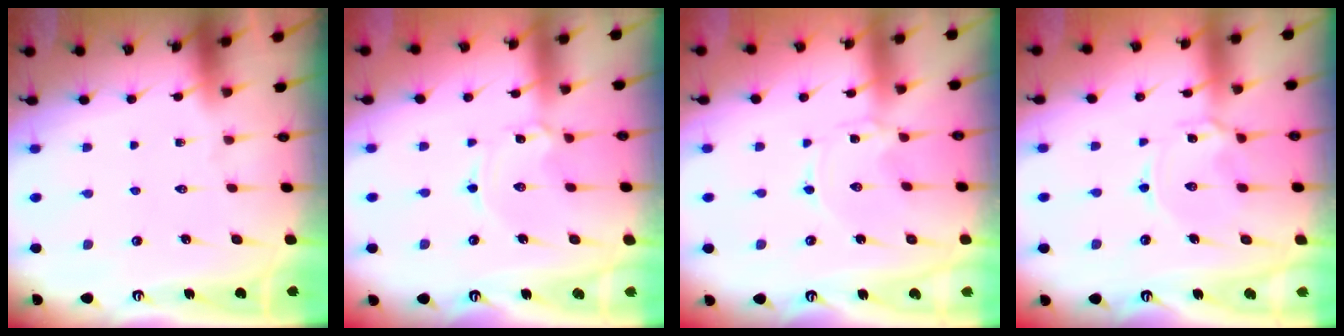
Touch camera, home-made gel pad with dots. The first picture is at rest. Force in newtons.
{"total": 1.6, "press": 1.6, "slide": 0.2}
{"total": 0.0}
{"total": 3.7, "press": 3.6, "slide": 0.4}